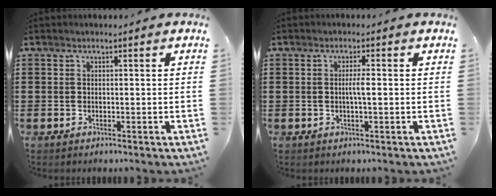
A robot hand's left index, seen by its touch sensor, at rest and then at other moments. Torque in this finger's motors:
{"motor_torque": [0.53, 0.16, 0.07, 0.06]}